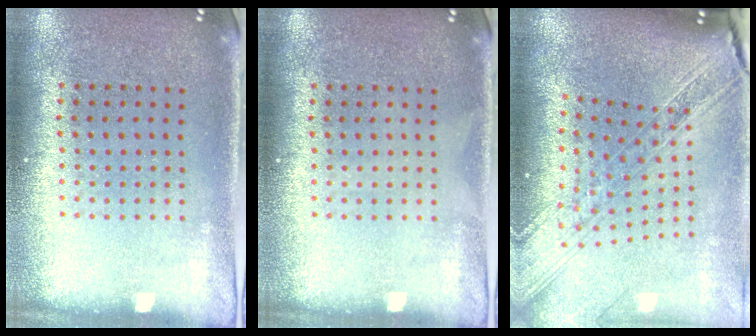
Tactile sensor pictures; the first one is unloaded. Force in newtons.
{"total": 0.0}
{"total": 2.6, "press": 2.2, "slide": 1.5}